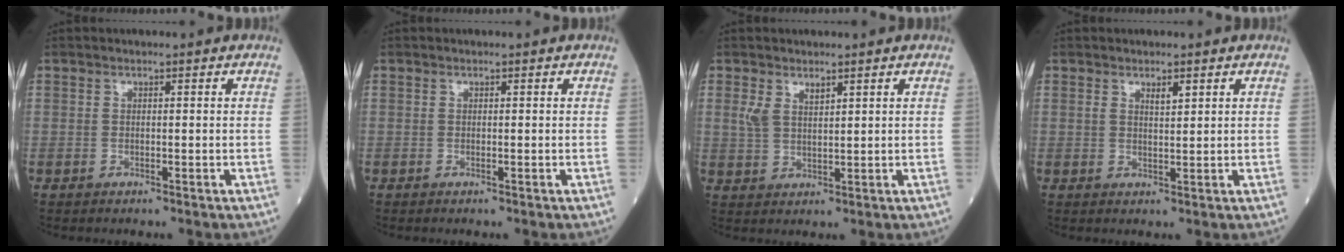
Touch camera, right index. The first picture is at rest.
{"total": 0.0}
{"total": 3.4, "force": [2.0, 1.5, 2.4], "torque": [-0.055, 0.005, 0.047]}
{"total": 1.9, "force": [1.2, 0.5, 1.4], "torque": [-0.025, -0.002, 0.022]}